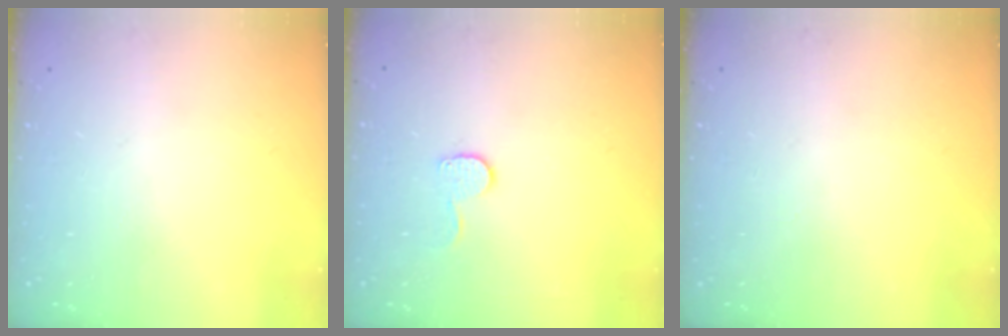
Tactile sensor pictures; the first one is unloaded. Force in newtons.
{"total": 7.1, "press": 7.1, "slide": 0.4}
{"total": 0.0}